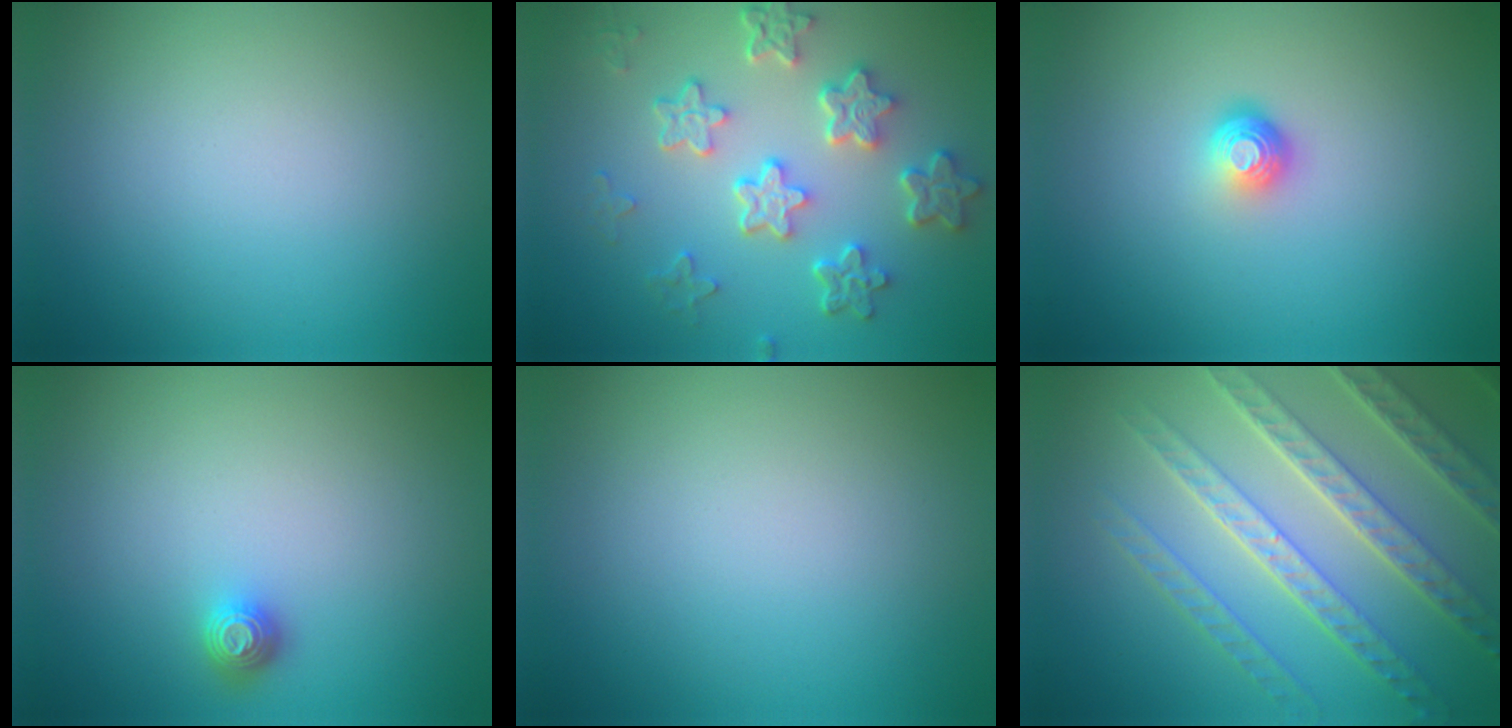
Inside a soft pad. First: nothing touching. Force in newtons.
{"total": 6.0, "press": 4.6, "slide": 3.8}
{"total": 1.8, "press": 1.2, "slide": 1.4}
{"total": 1.2, "press": 1.1, "slide": 0.4}
{"total": 0.0}
{"total": 7.9, "press": 5.6, "slide": 5.6}